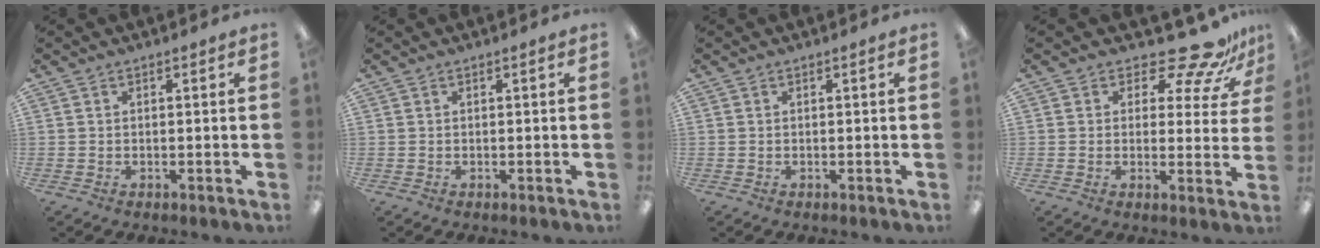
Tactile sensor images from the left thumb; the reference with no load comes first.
{"total": 0.0}
{"total": 0.0}
{"total": 12.2, "force": [9.6, 4.0, 6.4], "torque": [-0.091, -0.068, 0.165]}